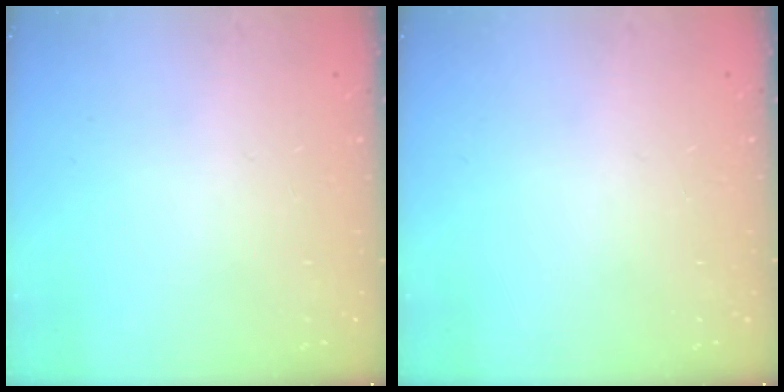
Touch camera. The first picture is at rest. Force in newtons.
{"total": 0.0}